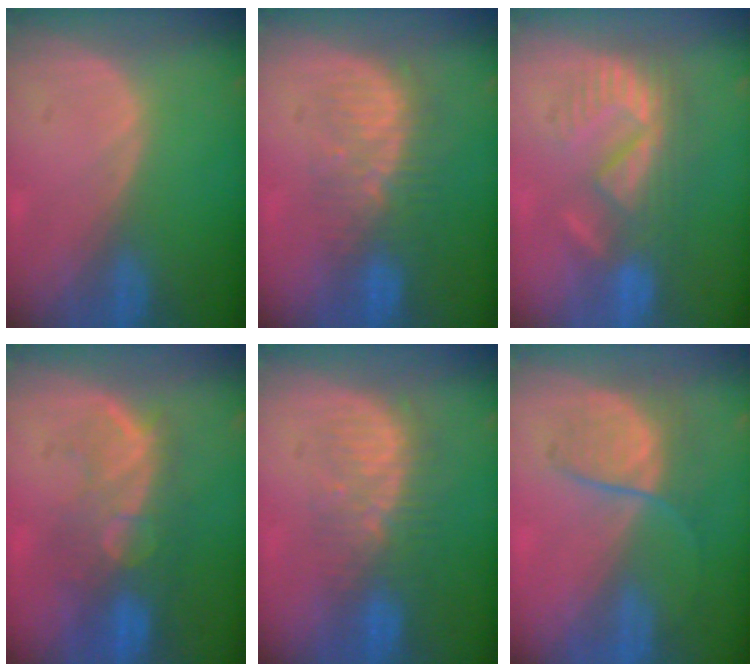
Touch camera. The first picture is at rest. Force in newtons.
{"total": 8.1, "press": 7.4, "slide": 3.3}
{"total": 9.1, "press": 8.1, "slide": 4.1}
{"total": 9.9, "press": 8.6, "slide": 4.9}
{"total": 8.1, "press": 7.4, "slide": 3.3}
{"total": 6.3, "press": 6.0, "slide": 2.0}